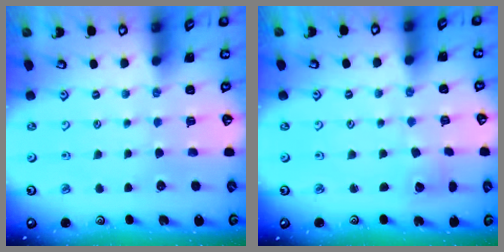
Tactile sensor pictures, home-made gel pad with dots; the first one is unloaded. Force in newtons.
{"total": 2.0, "press": 2.0, "slide": 0.1}